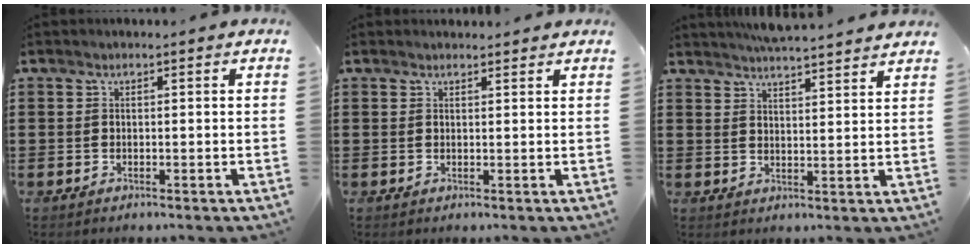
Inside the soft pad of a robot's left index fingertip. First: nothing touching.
{"total": 1.0, "force": [1.0, 0.1, 0.0], "torque": [-0.002, 0.000, 0.019]}
{"total": 4.7, "force": [4.6, -0.2, 0.9], "torque": [-0.032, -0.019, 0.083]}